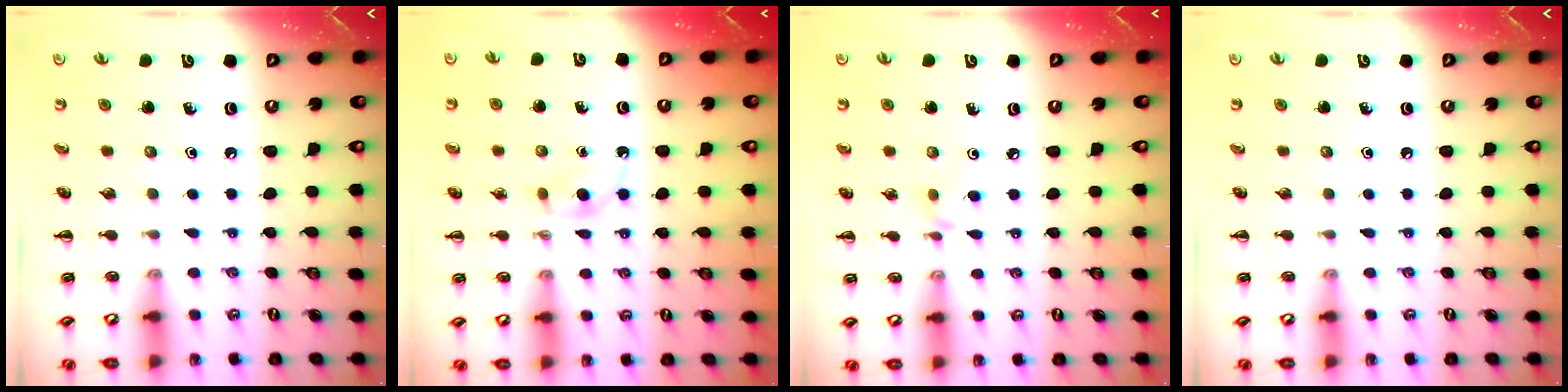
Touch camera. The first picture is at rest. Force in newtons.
{"total": 3.8, "press": 3.4, "slide": 1.8}
{"total": 3.0, "press": 2.9, "slide": 1.0}
{"total": 0.0}